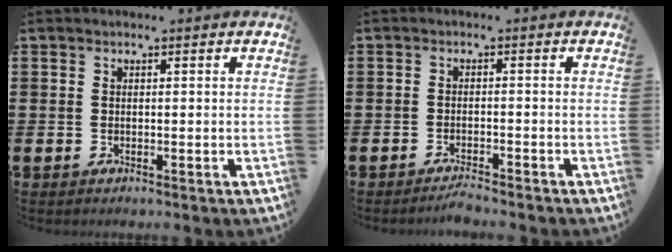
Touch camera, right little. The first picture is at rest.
{"total": 1.6, "force": [-1.5, -0.1, 0.5], "torque": [-0.009, 0.002, -0.029]}